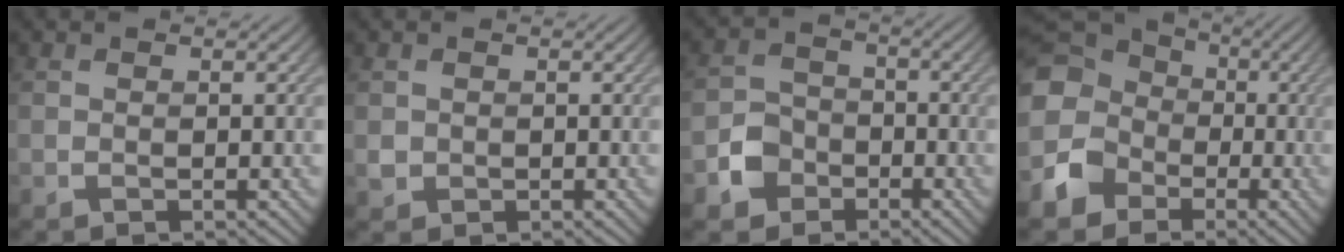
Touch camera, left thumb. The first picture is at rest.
{"total": 1.2, "force": [0.0, 1.2, 0.2], "torque": [-0.006, -0.003, 0.000]}
{"total": 4.8, "force": [-2.3, 3.8, 1.7], "torque": [-0.038, 0.005, -0.053]}
{"total": 11.9, "force": [-2.3, 10.6, 4.9], "torque": [-0.152, -0.028, -0.066]}